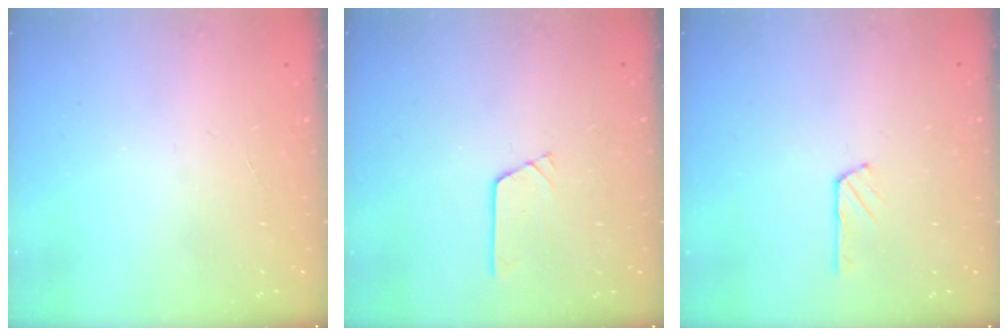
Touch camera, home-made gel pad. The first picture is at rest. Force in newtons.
{"total": 3.5, "press": 3.5, "slide": 0.2}
{"total": 3.5, "press": 3.5, "slide": 0.4}